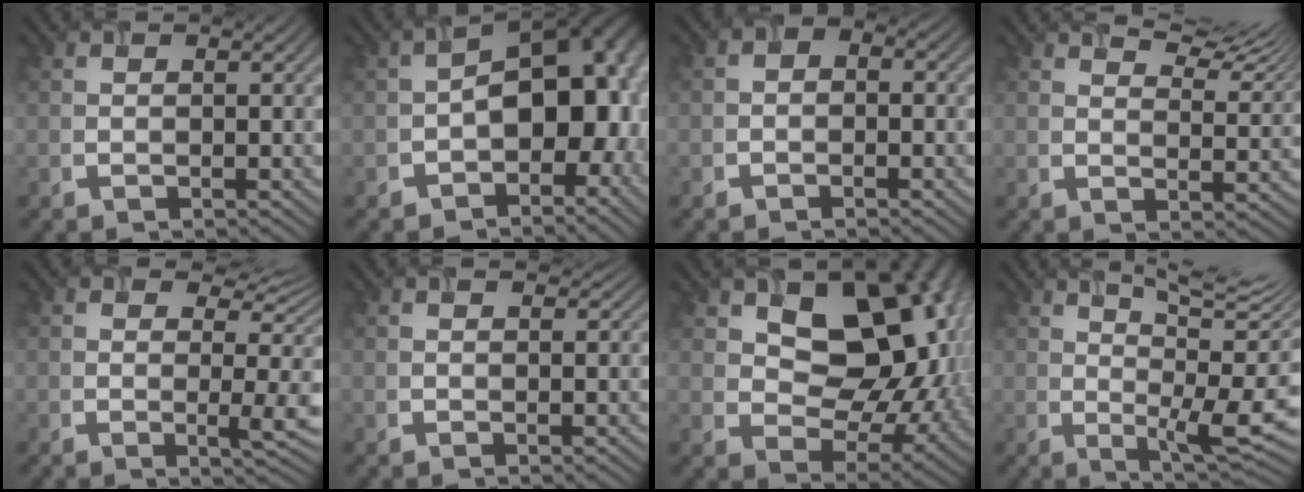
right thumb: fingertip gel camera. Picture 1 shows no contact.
{"total": 11.9, "force": [-1.9, 7.3, 9.3], "torque": [-0.110, 0.004, -0.037]}
{"total": 2.2, "force": [-0.8, 1.6, 1.2], "torque": [-0.021, 0.003, -0.022]}
{"total": 7.2, "force": [6.0, 1.9, 3.7], "torque": [-0.071, 0.006, 0.093]}
{"total": 5.1, "force": [1.8, 1.5, 4.5], "torque": [-0.065, -0.006, 0.026]}
{"total": 1.1, "force": [0.8, 0.5, 0.6], "torque": [-0.013, -0.002, 0.014]}
{"total": 15.3, "force": [4.4, 9.7, 11.0], "torque": [-0.163, -0.007, 0.078]}
{"total": 12.4, "force": [4.2, 2.9, 11.3], "torque": [-0.157, 0.009, 0.072]}